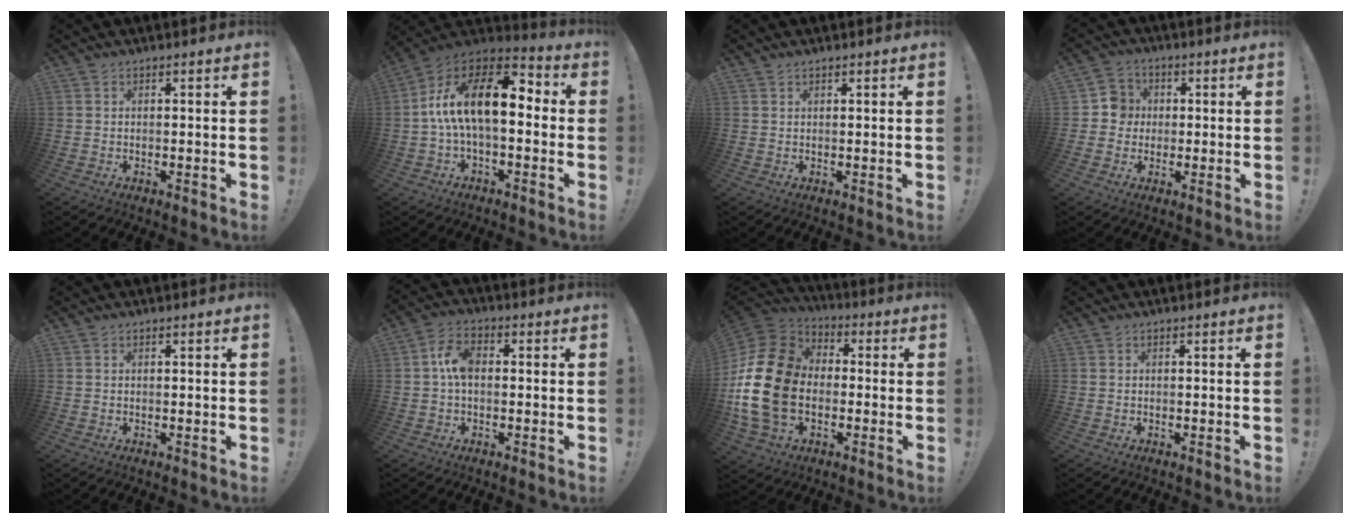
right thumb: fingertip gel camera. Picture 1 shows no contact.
{"total": 18.5, "force": [2.1, 8.4, 16.3], "torque": [-0.302, 0.003, 0.036]}
{"total": 0.5, "force": [0.0, -0.5, 0.0], "torque": [-0.001, 0.003, 0.001]}
{"total": 6.4, "force": [-0.2, 6.2, 1.5], "torque": [-0.017, 0.008, -0.002]}
{"total": 0.0}
{"total": 7.1, "force": [0.3, 4.3, 5.7], "torque": [-0.100, 0.014, 0.008]}
{"total": 22.3, "force": [-2.2, 16.3, 15.1], "torque": [-0.287, 0.027, -0.028]}
{"total": 0.0}